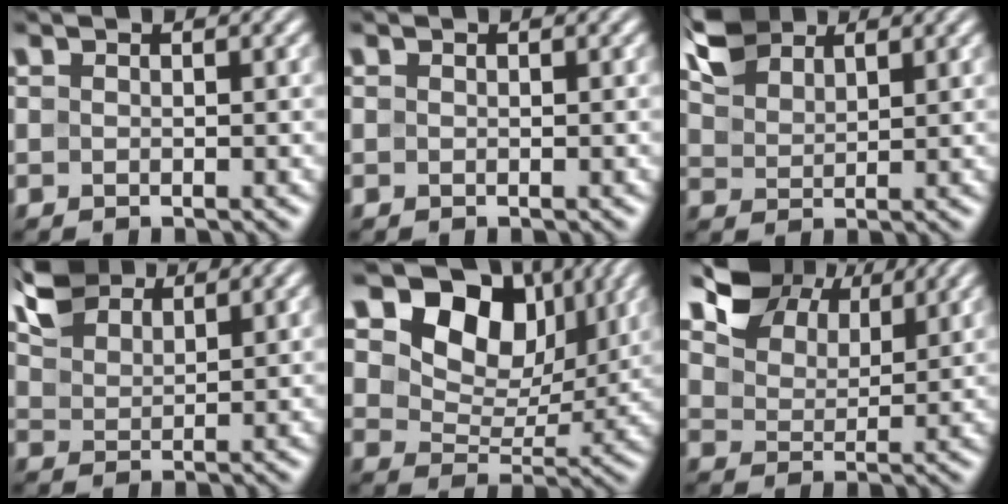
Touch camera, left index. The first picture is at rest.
{"total": 0.0}
{"total": 4.1, "force": [3.2, 2.0, 1.6], "torque": [-0.043, 0.010, 0.066]}
{"total": 4.7, "force": [3.9, 1.9, 1.7], "torque": [-0.050, 0.014, 0.079]}
{"total": 11.7, "force": [6.4, 7.4, 6.4], "torque": [-0.112, 0.010, 0.095]}
{"total": 6.5, "force": [5.0, 3.3, 2.6], "torque": [-0.062, 0.013, 0.089]}